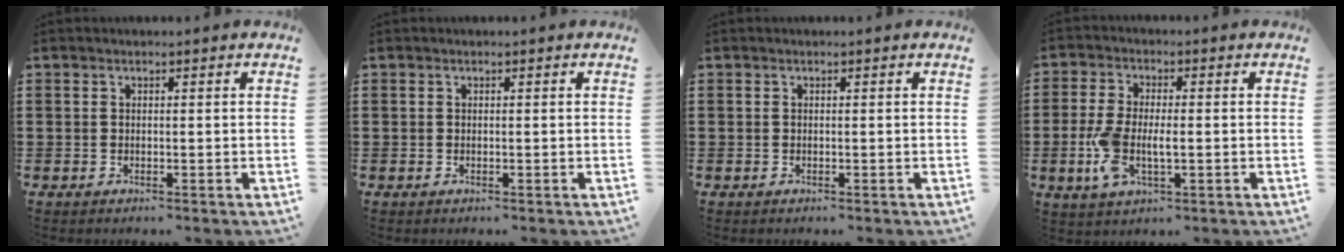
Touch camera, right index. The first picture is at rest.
{"total": 0.0}
{"total": 0.0}
{"total": 6.3, "force": [-1.2, 3.0, 5.4], "torque": [-0.135, -0.010, -0.030]}